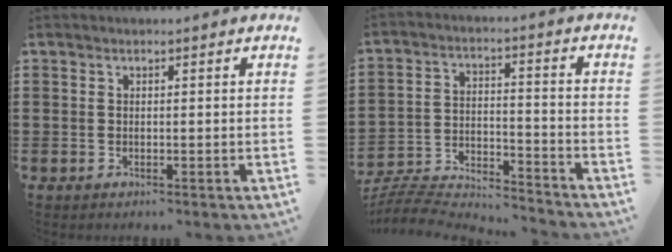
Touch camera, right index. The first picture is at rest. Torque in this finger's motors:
{"motor_torque": [-2.00, 0.14, -1.05, -0.04]}